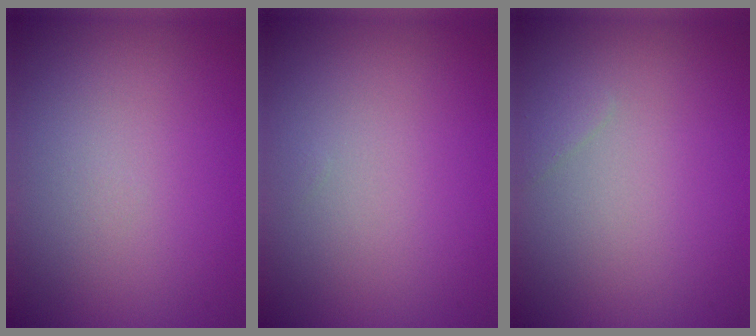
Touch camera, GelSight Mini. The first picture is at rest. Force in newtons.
{"total": 0.0}
{"total": 0.5, "press": 0.5, "slide": 0.1}